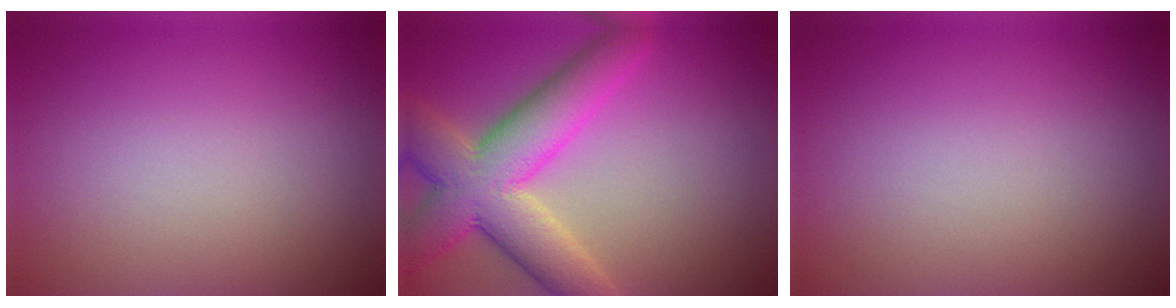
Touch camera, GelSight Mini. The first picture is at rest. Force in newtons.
{"total": 8.7, "press": 8.7, "slide": 0.5}
{"total": 0.0}